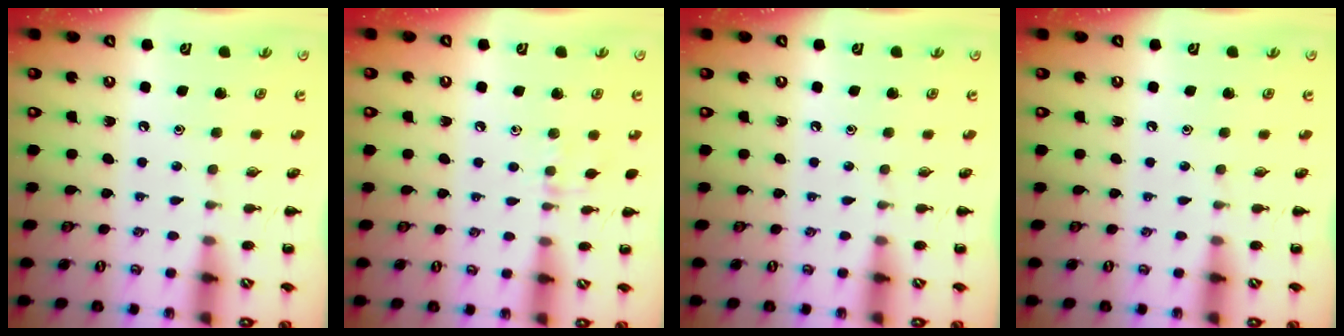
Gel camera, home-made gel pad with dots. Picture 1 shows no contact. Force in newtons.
{"total": 7.0, "press": 6.7, "slide": 1.8}
{"total": 0.0}
{"total": 0.0}